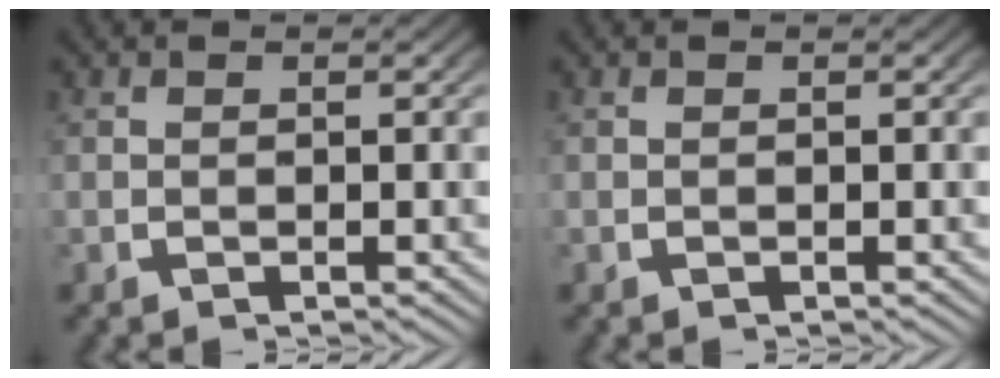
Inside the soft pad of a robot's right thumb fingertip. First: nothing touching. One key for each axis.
{"total": 0.0}